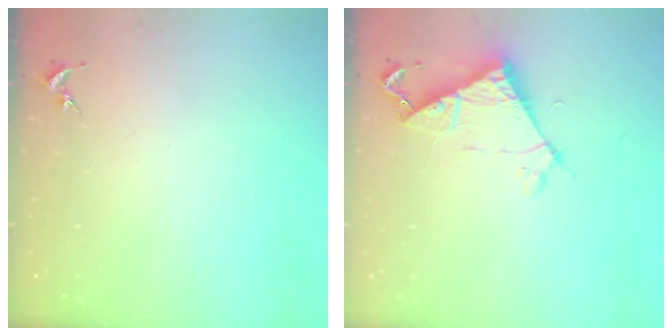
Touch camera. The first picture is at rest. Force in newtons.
{"total": 6.4, "press": 6.4, "slide": 0.4}